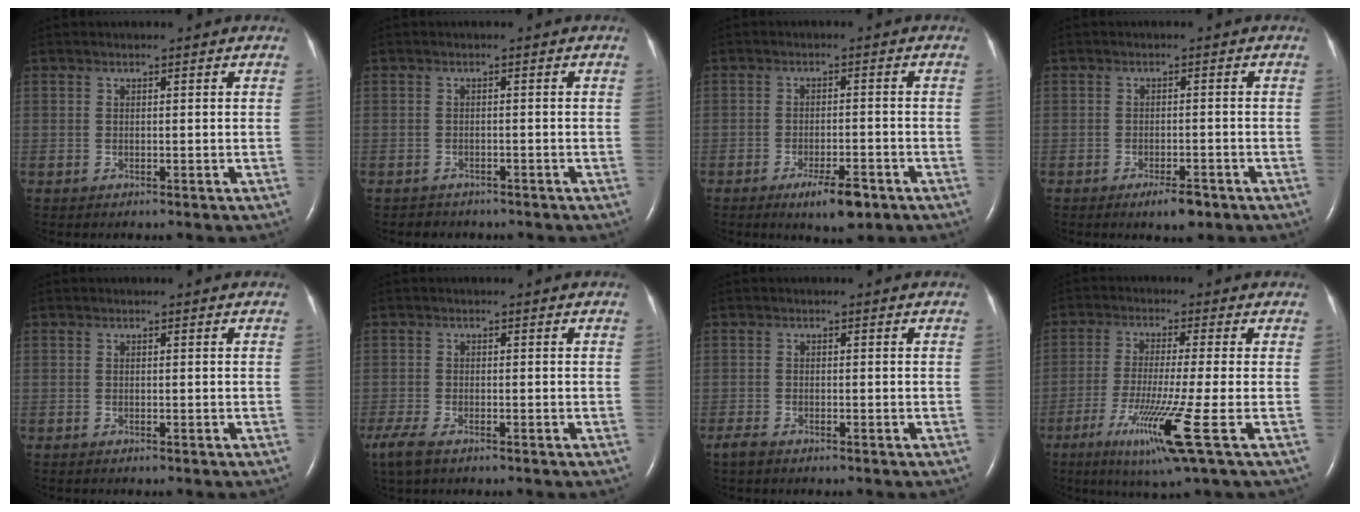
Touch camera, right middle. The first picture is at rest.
{"total": 2.5, "force": [-2.1, 1.4, 0.1], "torque": [-0.009, 0.003, -0.028]}
{"total": 5.9, "force": [-3.6, 1.4, 4.4], "torque": [-0.077, -0.007, -0.052]}
{"total": 3.6, "force": [-2.4, 1.0, 2.5], "torque": [-0.042, -0.002, -0.035]}
{"total": 0.0}
{"total": 6.3, "force": [-4.3, 2.4, 3.9], "torque": [-0.086, -0.017, -0.077]}
{"total": 1.8, "force": [-1.4, 0.6, 1.0], "torque": [-0.027, -0.004, -0.025]}
{"total": 10.6, "force": [-4.5, -1.5, 9.4], "torque": [-0.183, -0.041, -0.084]}